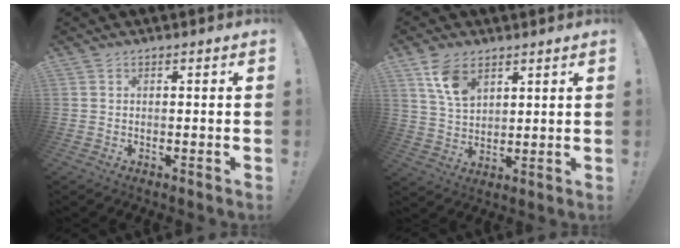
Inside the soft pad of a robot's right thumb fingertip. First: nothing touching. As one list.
[{"total": 9.3, "force": [5.5, 5.3, 5.2], "torque": [-0.084, -0.023, 0.106]}]